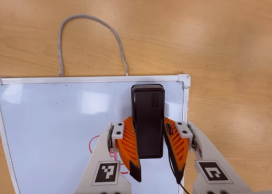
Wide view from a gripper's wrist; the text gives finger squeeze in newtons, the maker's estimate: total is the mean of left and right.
{"total": 10.3, "left": 10.2, "right": 10.4}